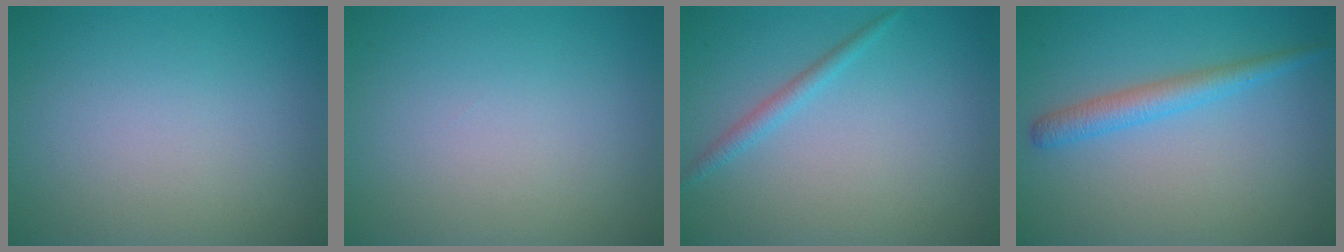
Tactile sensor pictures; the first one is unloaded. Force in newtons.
{"total": 0.0}
{"total": 1.4, "press": 1.4, "slide": 0.0}
{"total": 2.6, "press": 2.6, "slide": 0.1}